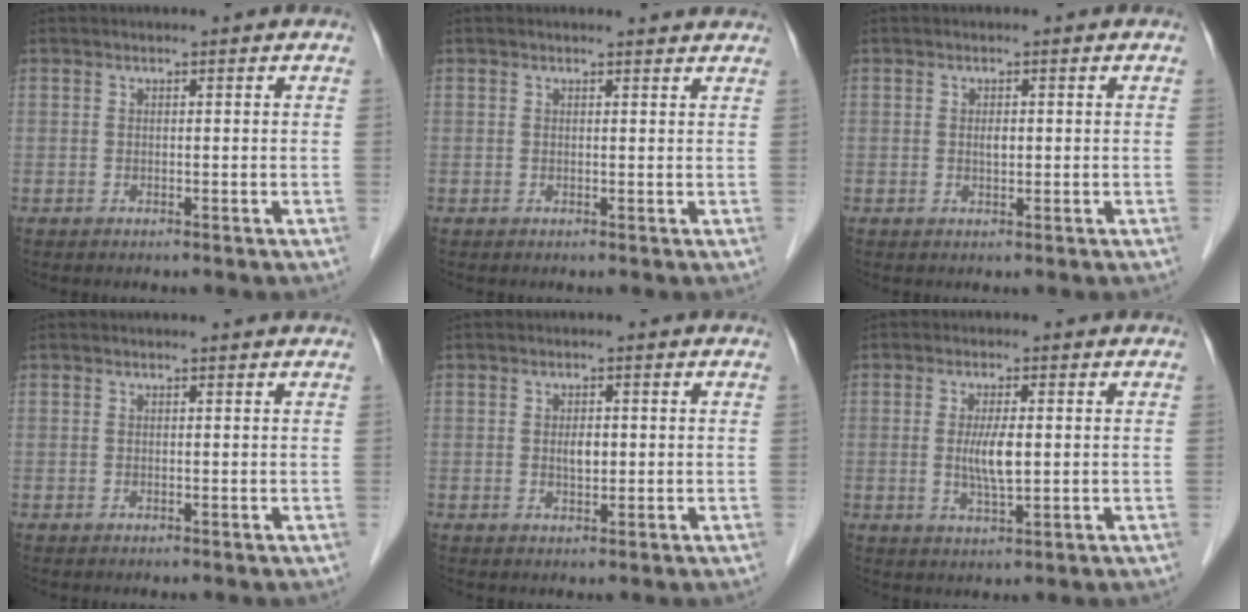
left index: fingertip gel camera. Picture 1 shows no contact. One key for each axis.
{"total": 2.9, "fx": 2.8, "fy": 0.4, "fz": 0.4, "tx": -0.009, "ty": -0.002, "tz": 0.022}
{"total": 1.1, "fx": 0.0, "fy": 0.6, "fz": 1.0, "tx": -0.016, "ty": -0.003, "tz": 0.000}
{"total": 1.6, "fx": 1.5, "fy": 0.1, "fz": 0.3, "tx": -0.009, "ty": 0.005, "tz": 0.013}
{"total": 2.0, "fx": 0.0, "fy": 1.0, "fz": 1.8, "tx": -0.031, "ty": -0.004, "tz": -0.001}
{"total": 4.5, "fx": 0.0, "fy": 0.9, "fz": 4.4, "tx": -0.088, "ty": -0.009, "tz": 0.001}